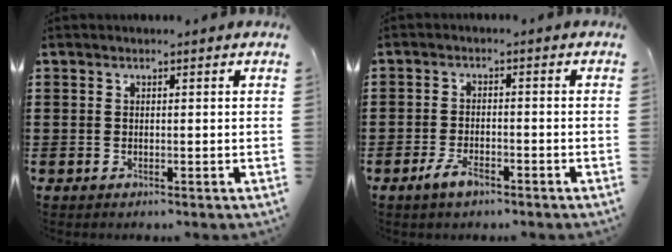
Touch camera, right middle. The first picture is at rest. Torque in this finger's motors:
{"motor_torque": [2.14, 0.00, 0.44, 0.10]}